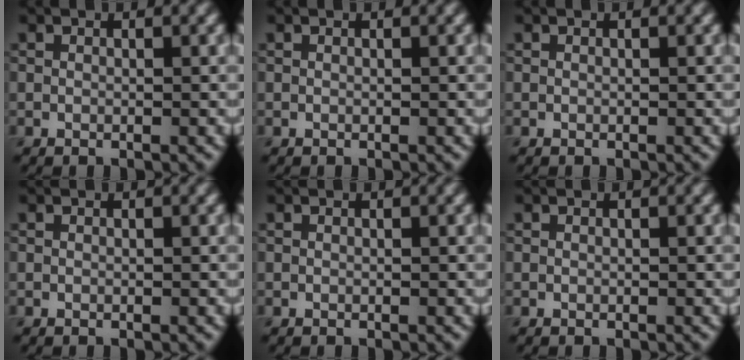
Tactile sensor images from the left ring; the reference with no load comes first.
{"total": 0.0}
{"total": 0.0}
{"total": 0.0}
{"total": 0.0}
{"total": 0.0}